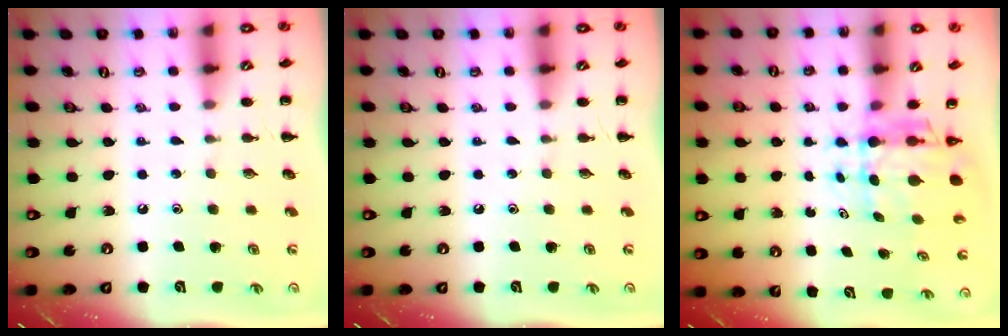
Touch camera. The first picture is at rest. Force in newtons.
{"total": 0.0}
{"total": 6.1, "press": 5.7, "slide": 2.2}